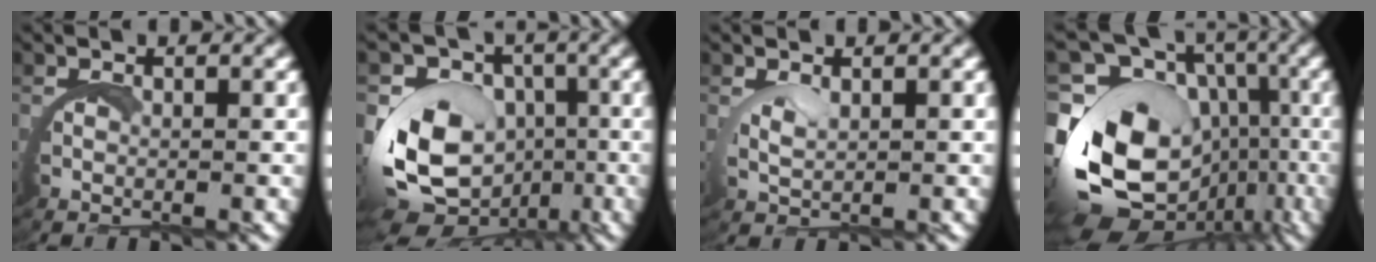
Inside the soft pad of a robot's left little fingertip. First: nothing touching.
{"total": 11.1, "force": [-3.1, 8.9, 5.9], "torque": [-0.136, -0.056, -0.037]}
{"total": 1.3, "force": [1.2, -0.1, 0.6], "torque": [-0.021, -0.004, 0.028]}
{"total": 15.7, "force": [-2.9, 12.3, 9.4], "torque": [-0.204, -0.060, -0.035]}